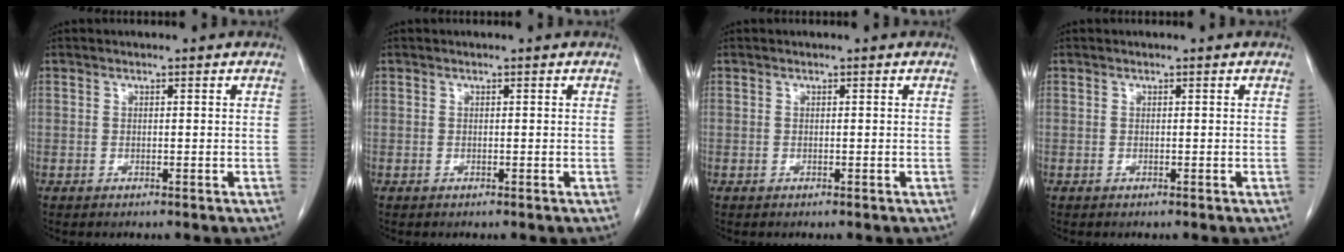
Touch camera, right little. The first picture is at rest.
{"total": 0.0}
{"total": 0.0}
{"total": 0.0}